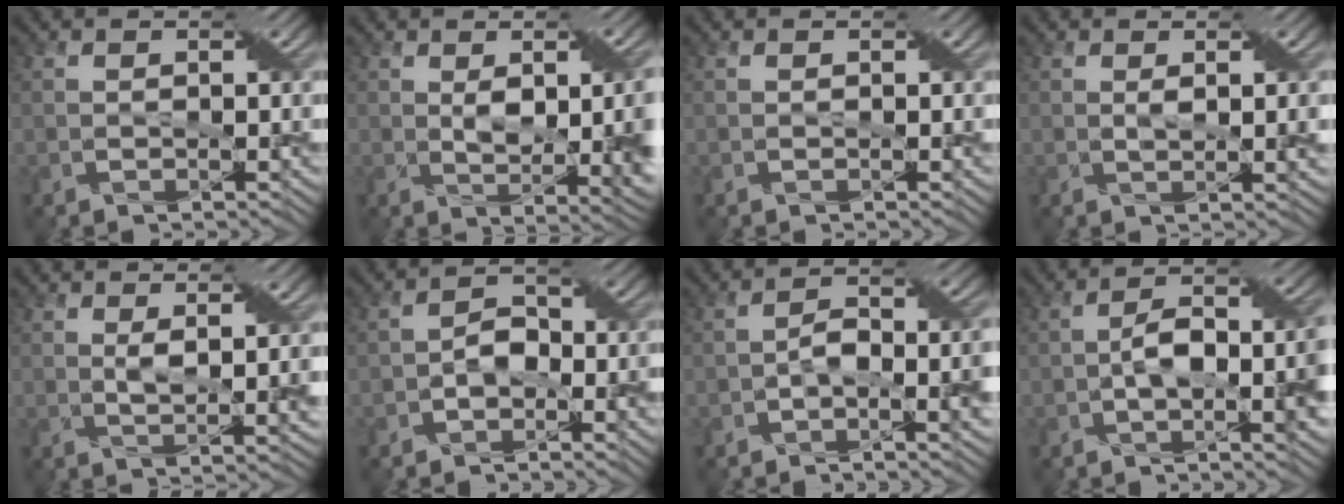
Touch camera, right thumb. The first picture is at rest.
{"total": 8.0, "force": [0.3, 3.1, 7.4], "torque": [-0.110, 0.000, 0.011]}
{"total": 0.0}
{"total": 2.1, "force": [0.6, 0.4, 2.0], "torque": [-0.036, 0.001, 0.013]}
{"total": 2.9, "force": [0.8, 0.5, 2.7], "torque": [-0.052, 0.001, 0.017]}
{"total": 3.4, "force": [-1.5, 2.1, 2.2], "torque": [-0.040, 0.009, -0.031]}
{"total": 4.9, "force": [-1.5, 1.9, 4.3], "torque": [-0.071, 0.011, -0.032]}
{"total": 8.4, "force": [-1.3, 3.3, 7.6], "torque": [-0.128, 0.010, -0.025]}